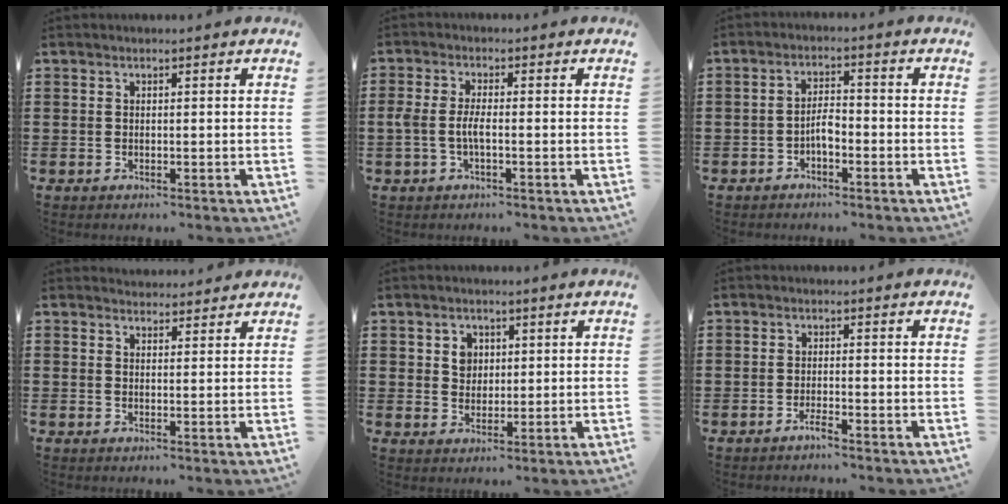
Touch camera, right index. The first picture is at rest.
{"total": 3.3, "force": [-0.9, 0.9, 3.0], "torque": [-0.076, -0.005, -0.024]}
{"total": 3.1, "force": [-1.5, 1.2, 2.4], "torque": [-0.054, 0.006, -0.033]}
{"total": 2.1, "force": [2.0, 0.5, -0.3], "torque": [0.001, 0.002, 0.039]}
{"total": 3.1, "force": [1.1, 2.7, 1.2], "torque": [-0.026, 0.009, 0.015]}
{"total": 1.8, "force": [-1.5, 0.1, 1.0], "torque": [-0.018, -0.002, -0.027]}